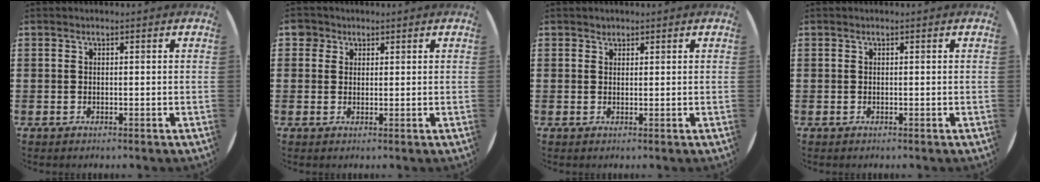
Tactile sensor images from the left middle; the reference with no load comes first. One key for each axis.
{"total": 2.2, "fx": 1.6, "fy": 1.5, "fz": 0.2, "tx": 0.001, "ty": 0.005, "tz": 0.028}
{"total": 0.9, "fx": 0.8, "fy": 0.4, "fz": -0.1, "tx": 0.009, "ty": -0.001, "tz": 0.014}
{"total": 0.0}